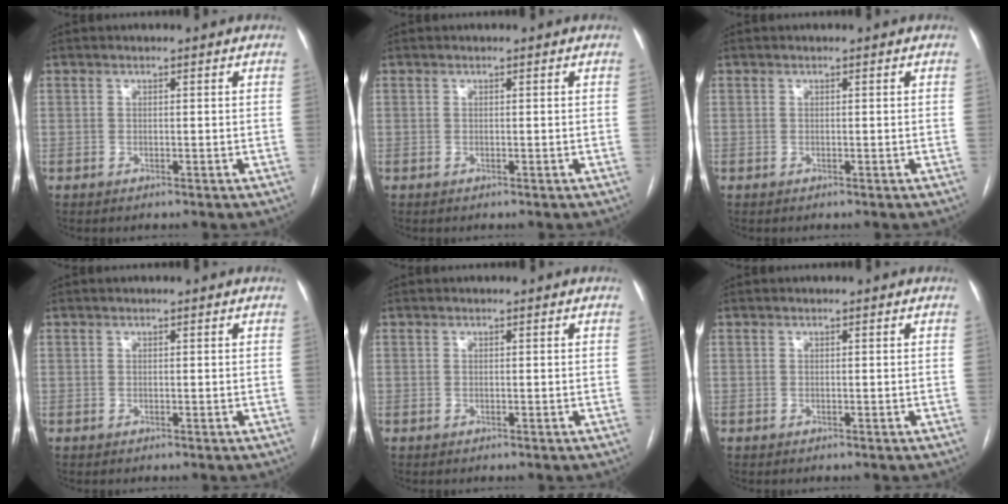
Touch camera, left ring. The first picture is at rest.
{"total": 0.0}
{"total": 0.0}
{"total": 0.0}
{"total": 0.0}
{"total": 0.0}